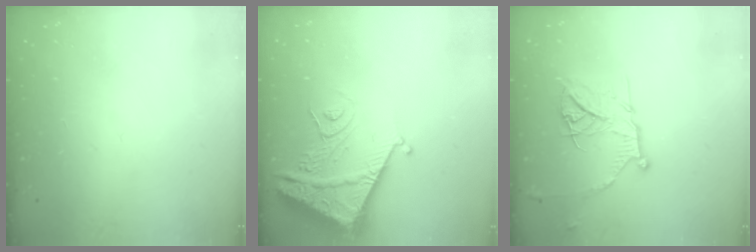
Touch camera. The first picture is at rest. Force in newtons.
{"total": 10.0, "press": 9.9, "slide": 1.3}
{"total": 14.2, "press": 14.2, "slide": 1.2}